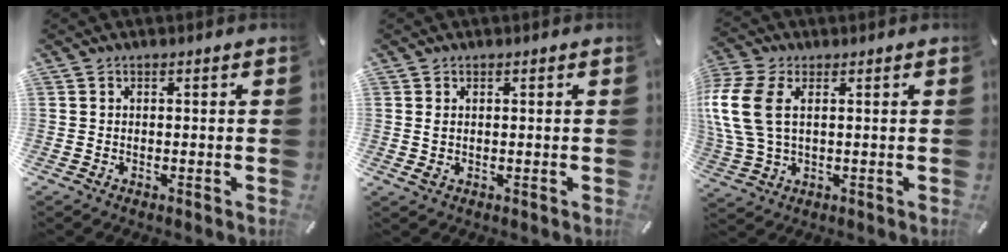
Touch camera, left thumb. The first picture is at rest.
{"total": 1.3, "force": [0.3, 0.7, 1.0], "torque": [-0.021, 0.002, 0.006]}
{"total": 11.1, "force": [2.5, 6.9, 8.4], "torque": [-0.202, -0.001, 0.047]}